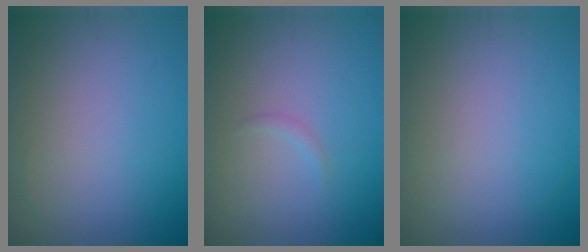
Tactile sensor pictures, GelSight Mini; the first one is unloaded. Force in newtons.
{"total": 0.7, "press": 0.6, "slide": 0.1}
{"total": 0.0}